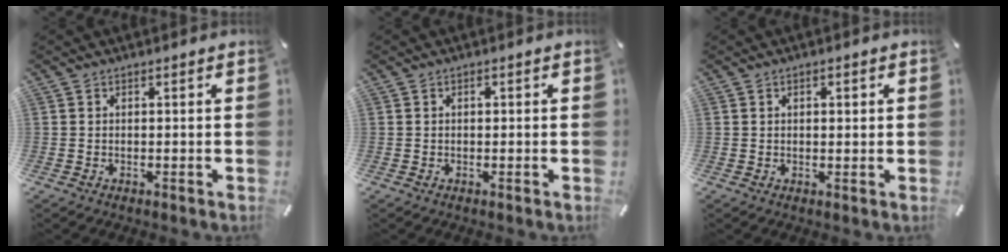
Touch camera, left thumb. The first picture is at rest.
{"total": 0.8, "force": [0.1, 0.5, 0.6], "torque": [-0.011, 0.001, 0.000]}
{"total": 1.5, "force": [0.4, 1.0, 1.1], "torque": [-0.023, 0.007, 0.004]}